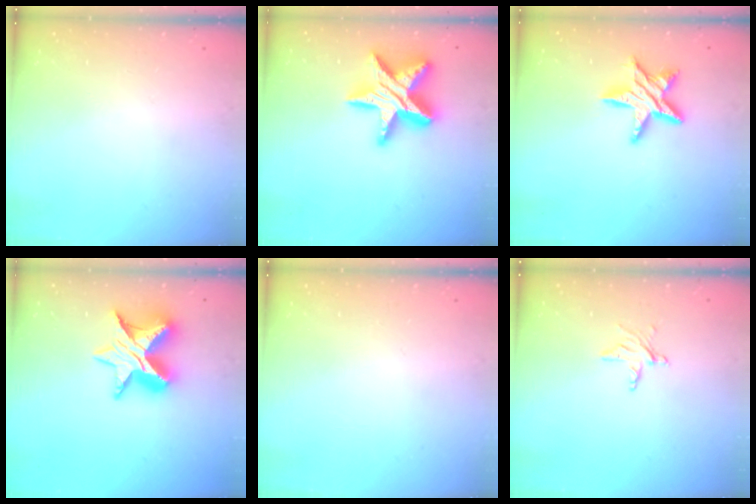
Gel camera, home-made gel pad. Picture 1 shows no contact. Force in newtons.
{"total": 19.8, "press": 19.8, "slide": 1.6}
{"total": 11.3, "press": 11.3, "slide": 0.7}
{"total": 12.9, "press": 12.9, "slide": 0.8}
{"total": 0.0}
{"total": 3.7, "press": 3.7, "slide": 0.2}